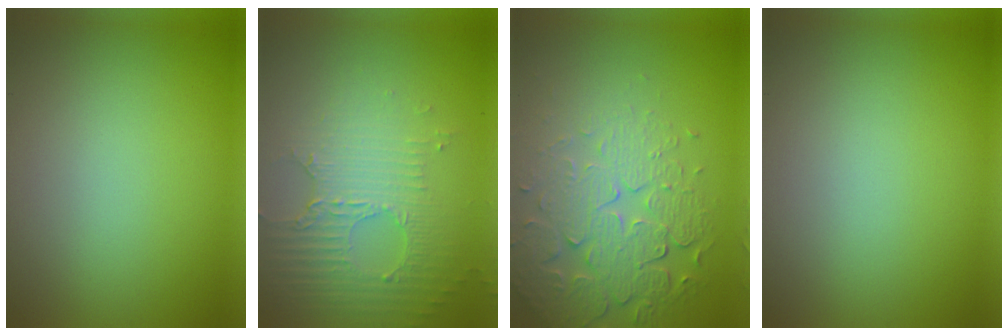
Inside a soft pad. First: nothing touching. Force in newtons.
{"total": 5.2, "press": 3.4, "slide": 3.9}
{"total": 6.9, "press": 5.2, "slide": 4.6}
{"total": 0.0}